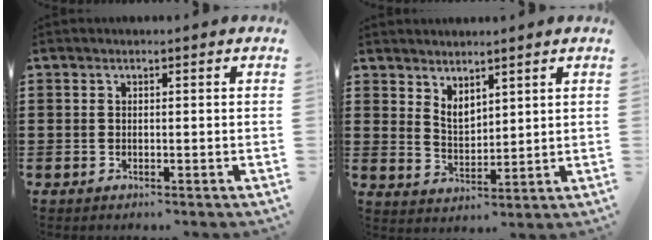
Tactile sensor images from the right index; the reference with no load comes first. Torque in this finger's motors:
{"motor_torque": [0.01, 0.01, 0.04, 0.03]}